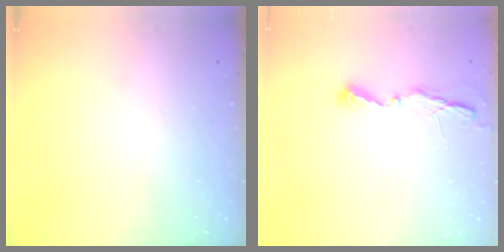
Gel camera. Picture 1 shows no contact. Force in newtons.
{"total": 4.5, "press": 4.5, "slide": 0.4}